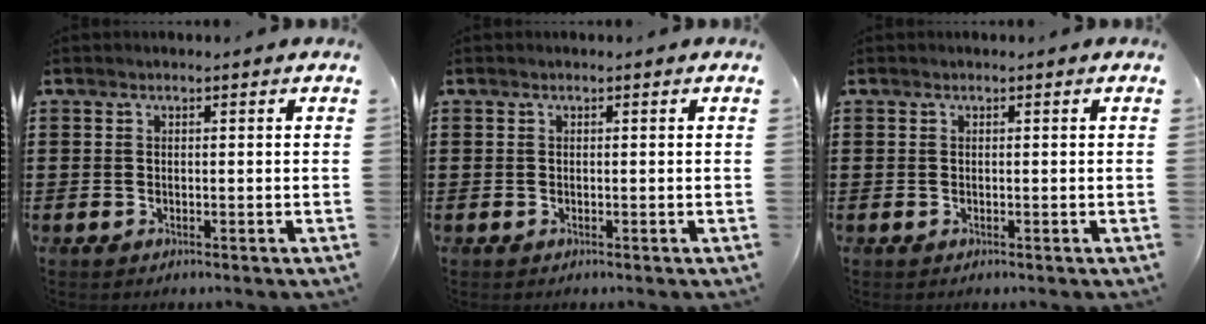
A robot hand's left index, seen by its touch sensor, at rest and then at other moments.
{"total": 0.0}
{"total": 0.0}